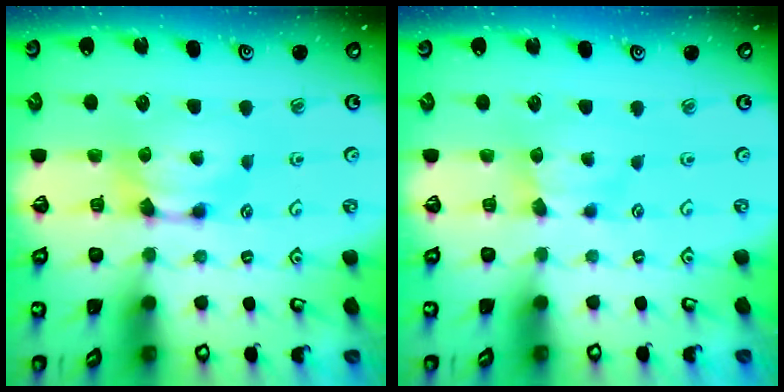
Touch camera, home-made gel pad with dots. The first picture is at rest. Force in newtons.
{"total": 1.4, "press": 1.3, "slide": 0.5}